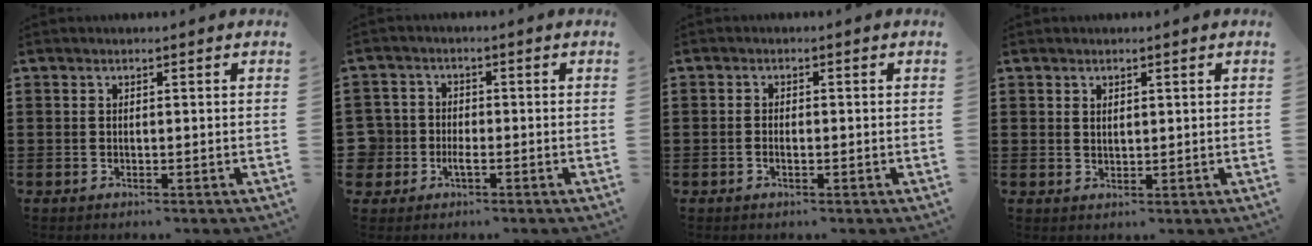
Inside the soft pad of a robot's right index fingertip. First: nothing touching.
{"total": 3.3, "force": [-1.5, 2.7, 1.2], "torque": [-0.052, -0.005, -0.037]}
{"total": 1.1, "force": [-0.5, 0.4, 0.8], "torque": [-0.016, -0.001, -0.010]}
{"total": 1.2, "force": [1.0, 0.6, 0.3], "torque": [-0.007, 0.004, 0.018]}